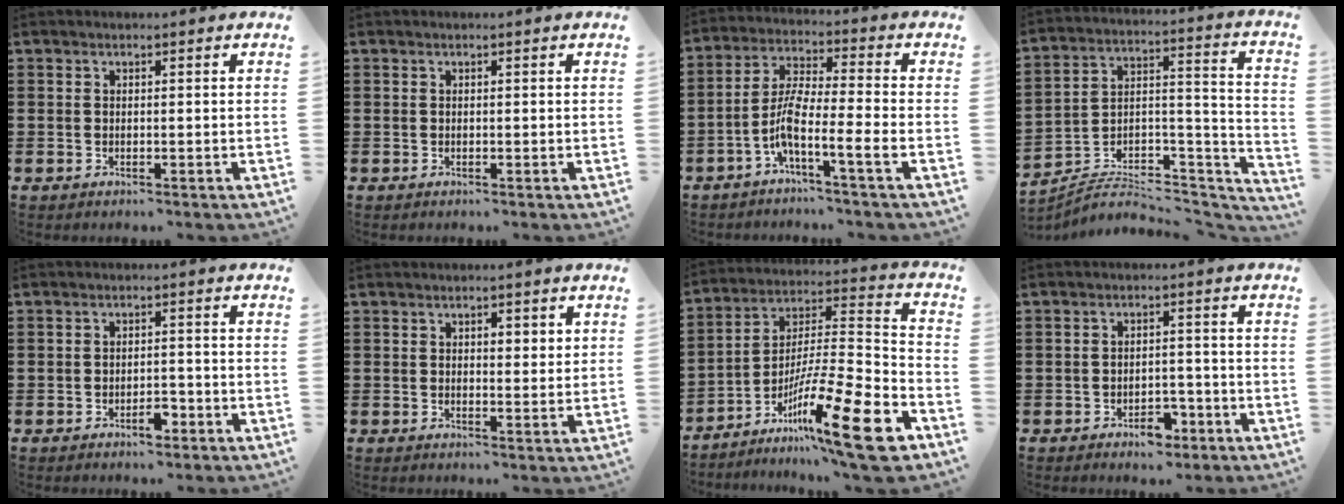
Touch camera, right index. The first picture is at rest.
{"total": 0.0}
{"total": 6.6, "force": [-3.4, 0.2, 5.6], "torque": [-0.128, -0.016, -0.072]}
{"total": 4.3, "force": [-3.8, 1.7, 1.2], "torque": [-0.019, -0.007, -0.076]}
{"total": 2.9, "force": [-1.8, 1.2, 2.0], "torque": [-0.035, 0.002, -0.033]}
{"total": 1.5, "force": [0.8, 0.9, 1.0], "torque": [-0.012, 0.004, 0.010]}
{"total": 17.9, "force": [-10.9, 1.9, 14.0], "torque": [-0.233, 0.031, -0.188]}
{"total": 4.0, "force": [-2.7, 1.9, 2.2], "torque": [-0.036, 0.006, -0.049]}